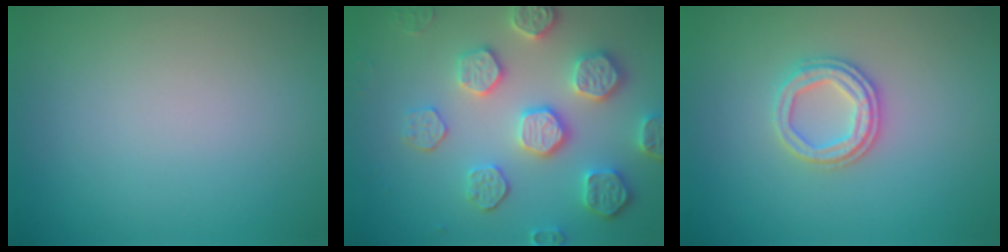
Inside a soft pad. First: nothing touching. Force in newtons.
{"total": 5.6, "press": 5.1, "slide": 2.2}
{"total": 2.6, "press": 2.5, "slide": 0.7}